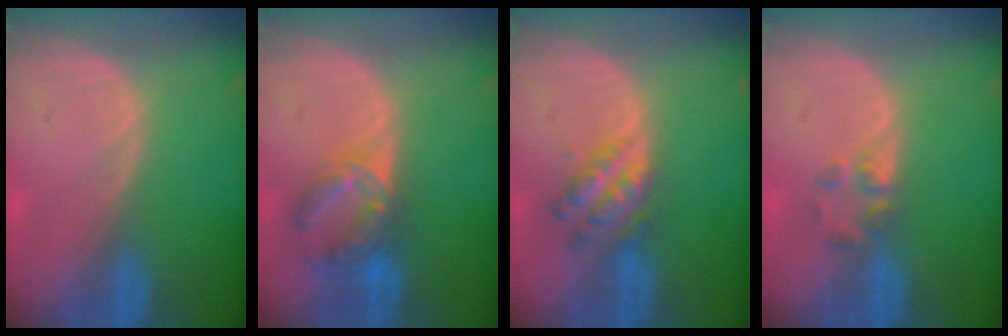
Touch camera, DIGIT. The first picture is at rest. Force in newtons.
{"total": 7.3, "press": 6.3, "slide": 3.7}
{"total": 5.9, "press": 5.1, "slide": 2.8}
{"total": 2.3, "press": 2.2, "slide": 0.8}